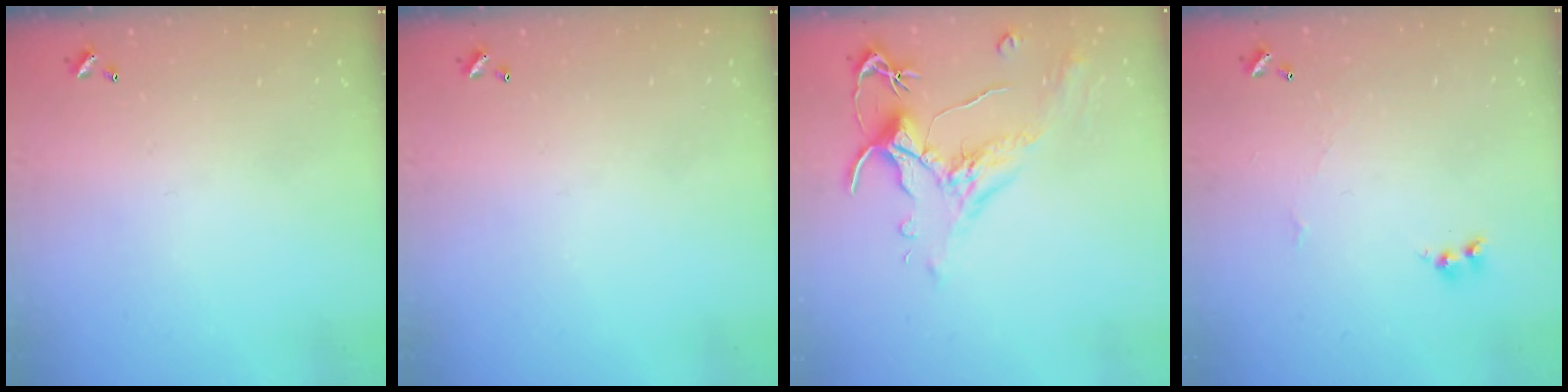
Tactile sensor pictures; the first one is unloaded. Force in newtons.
{"total": 0.0}
{"total": 1.8, "press": 1.2, "slide": 1.3}
{"total": 1.6, "press": 1.6, "slide": 0.2}